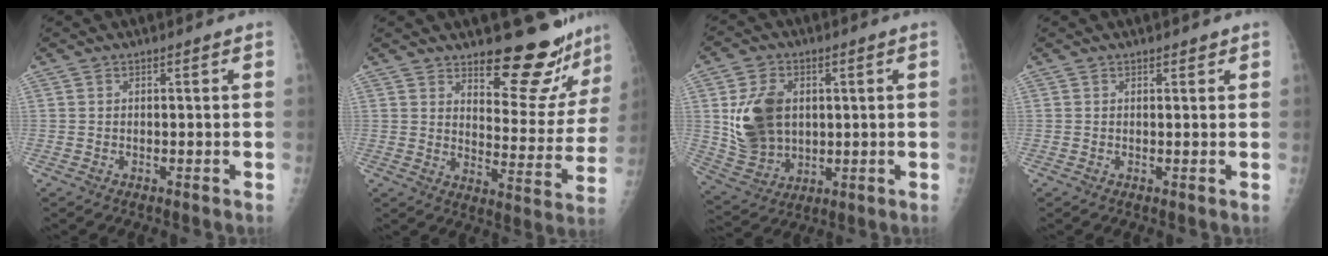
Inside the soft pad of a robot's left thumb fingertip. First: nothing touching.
{"total": 16.4, "force": [14.4, 4.6, 6.3], "torque": [-0.029, -0.131, 0.184]}
{"total": 13.1, "force": [1.9, 9.8, 8.6], "torque": [-0.128, -0.013, 0.050]}
{"total": 1.1, "force": [0.8, 0.6, 0.5], "torque": [0.002, -0.003, 0.008]}